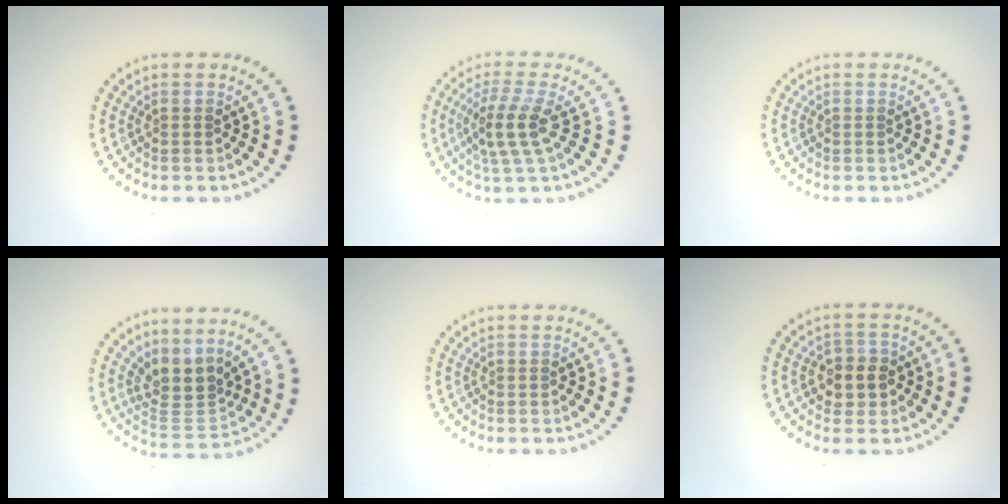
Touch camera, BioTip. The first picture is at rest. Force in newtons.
{"total": 3.6, "press": 3.0, "slide": 1.9}
{"total": 0.0}
{"total": 3.3, "press": 2.5, "slide": 2.2}
{"total": 0.0}
{"total": 2.6, "press": 2.6, "slide": 0.7}